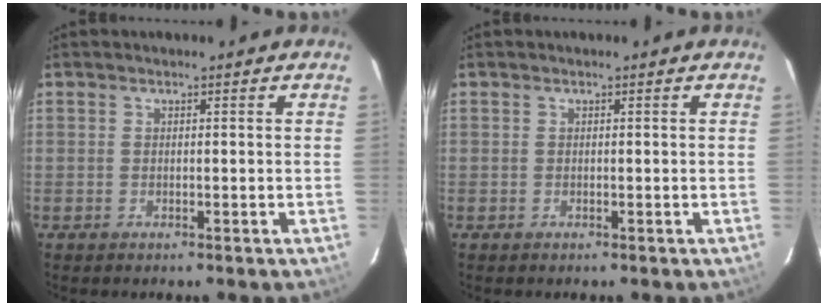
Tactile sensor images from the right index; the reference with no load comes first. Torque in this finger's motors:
{"motor_torque": [0.00, 0.00, 0.00, 0.00]}